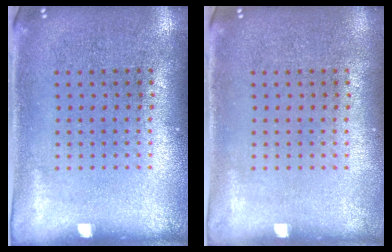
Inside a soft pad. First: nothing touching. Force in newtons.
{"total": 0.0}